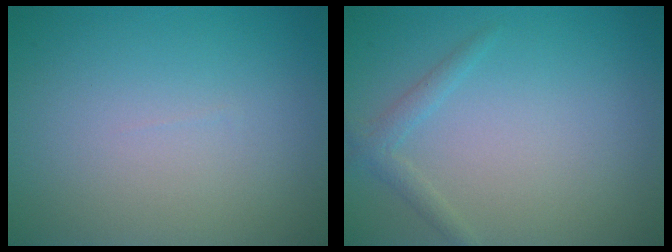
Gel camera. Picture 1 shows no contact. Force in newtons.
{"total": 1.4, "press": 1.4, "slide": 0.1}